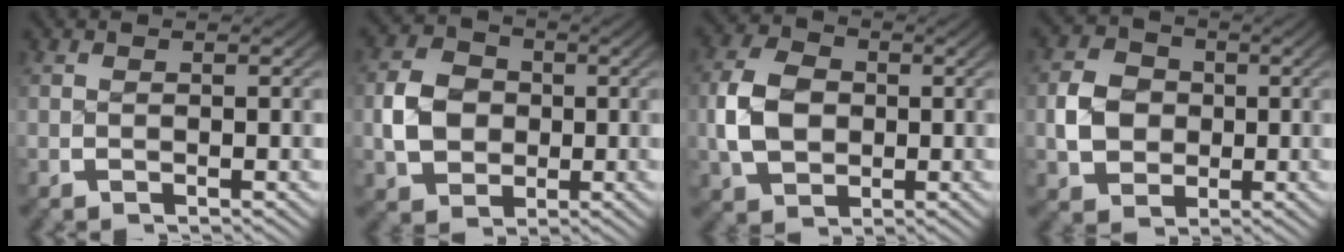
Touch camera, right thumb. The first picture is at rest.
{"total": 7.0, "force": [-0.5, 5.6, 4.2], "torque": [-0.091, -0.018, -0.002]}
{"total": 6.7, "force": [-0.2, 5.0, 4.5], "torque": [-0.099, -0.018, 0.008]}
{"total": 6.4, "force": [-0.4, 5.2, 3.6], "torque": [-0.078, -0.017, 0.000]}